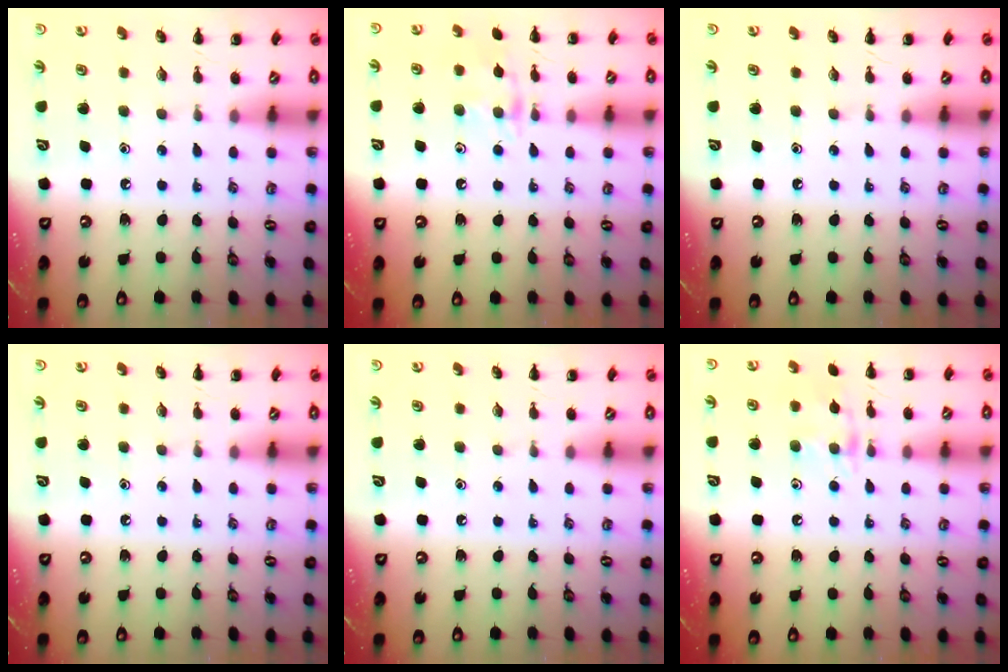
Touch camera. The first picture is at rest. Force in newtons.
{"total": 10.3, "press": 10.2, "slide": 0.7}
{"total": 0.0}
{"total": 0.0}
{"total": 0.0}
{"total": 10.3, "press": 10.2, "slide": 0.7}